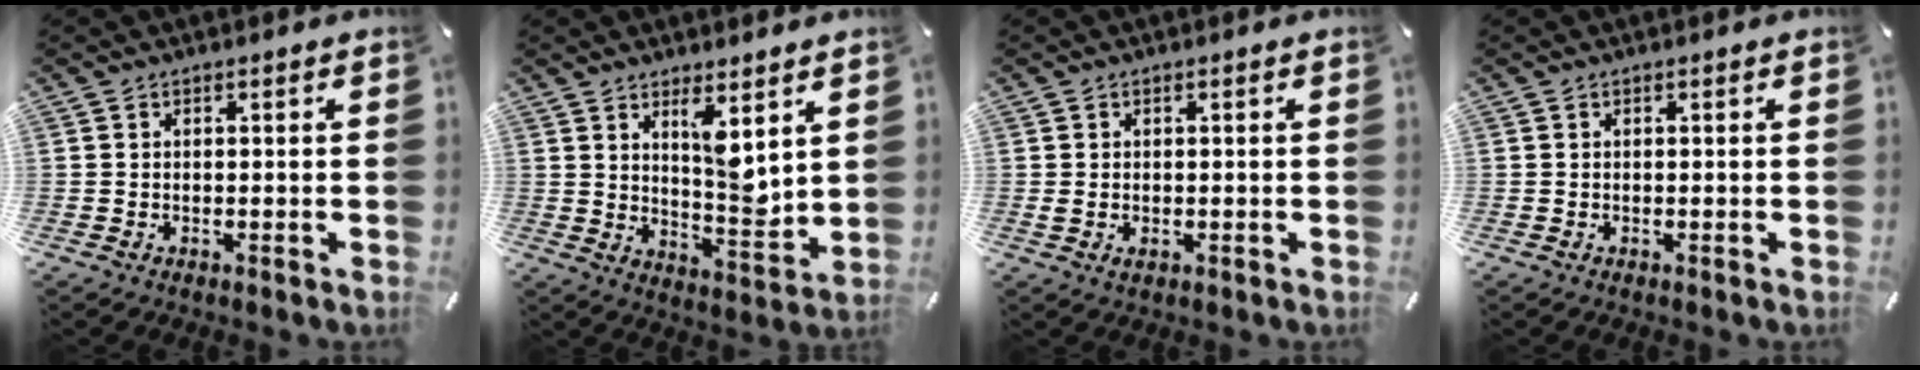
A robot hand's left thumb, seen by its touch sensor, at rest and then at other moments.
{"total": 8.9, "force": [5.2, 3.4, 6.5], "torque": [-0.098, -0.044, 0.084]}
{"total": 1.6, "force": [-0.1, 0.9, 1.3], "torque": [-0.025, 0.002, -0.001]}
{"total": 0.0}